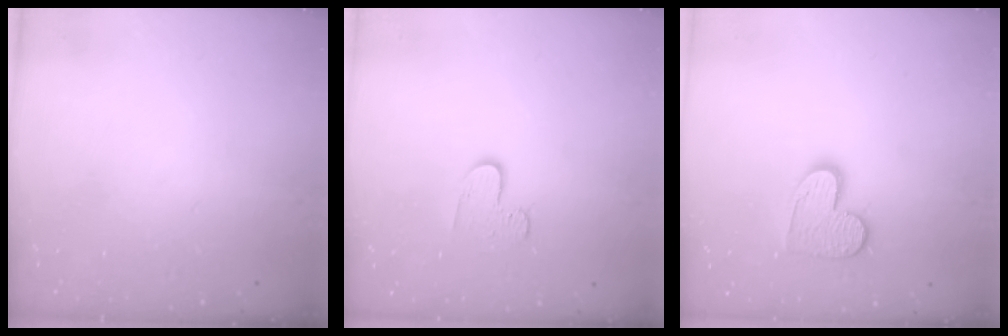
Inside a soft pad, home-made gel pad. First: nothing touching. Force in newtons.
{"total": 5.8, "press": 5.8, "slide": 0.6}
{"total": 9.6, "press": 9.6, "slide": 0.6}